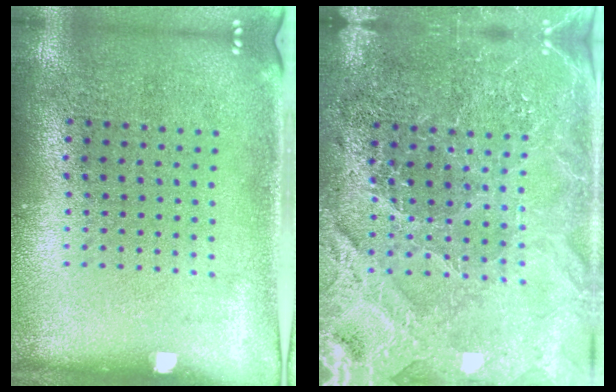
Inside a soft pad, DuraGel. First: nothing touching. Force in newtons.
{"total": 4.1, "press": 3.8, "slide": 1.4}